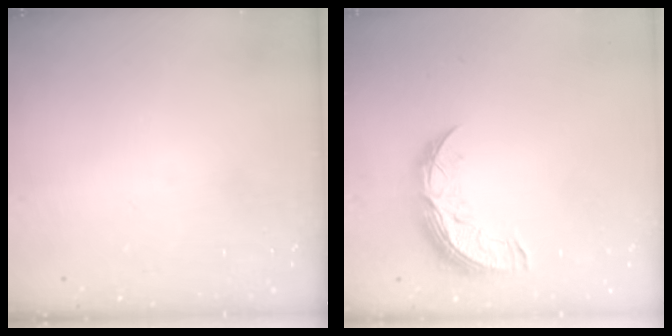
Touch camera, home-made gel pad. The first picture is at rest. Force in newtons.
{"total": 9.7, "press": 9.7, "slide": 0.6}